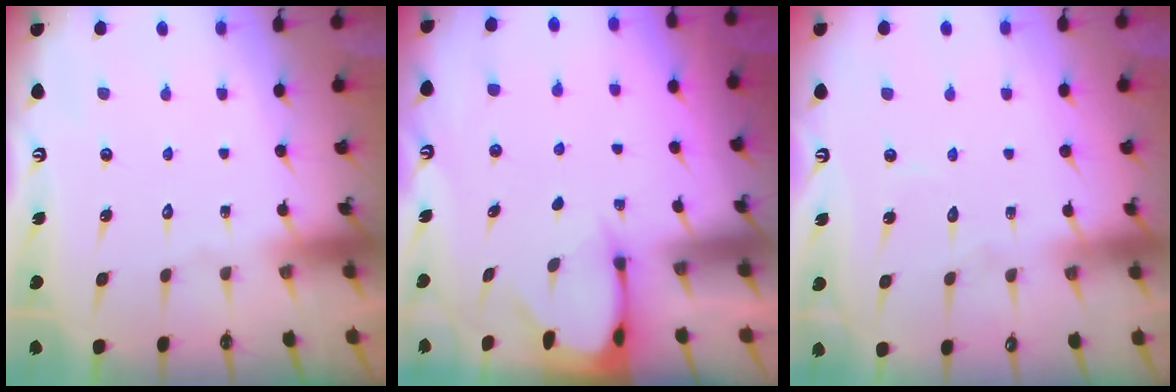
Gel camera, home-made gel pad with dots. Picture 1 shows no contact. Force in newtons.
{"total": 2.5, "press": 2.5, "slide": 0.3}
{"total": 2.5, "press": 2.5, "slide": 0.1}